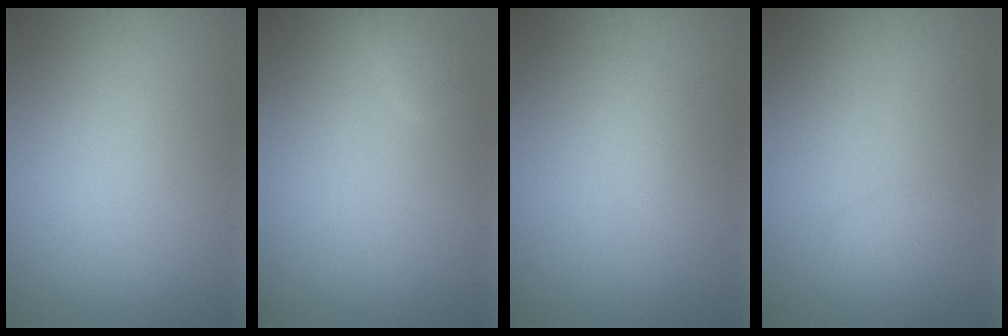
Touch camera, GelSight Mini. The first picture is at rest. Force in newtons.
{"total": 0.8, "press": 0.8, "slide": 0.1}
{"total": 1.3, "press": 1.3, "slide": 0.2}
{"total": 1.0, "press": 1.0, "slide": 0.1}